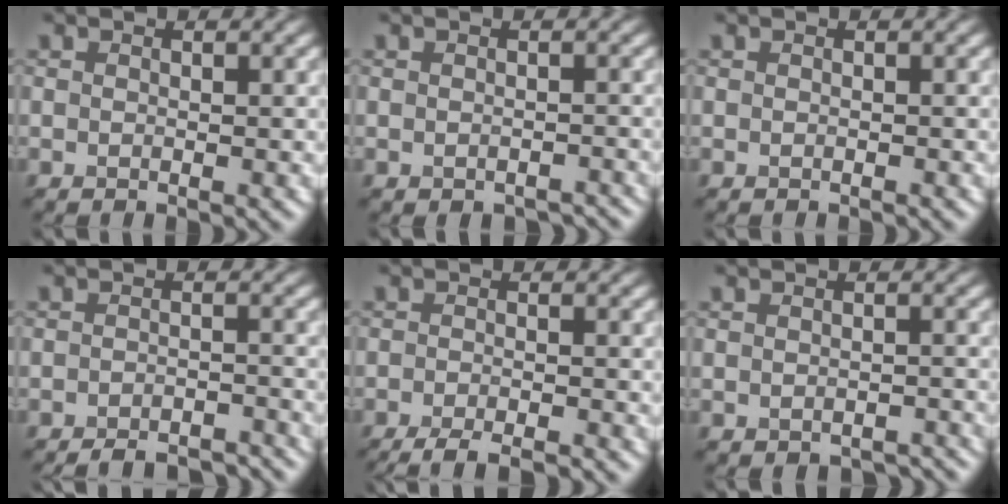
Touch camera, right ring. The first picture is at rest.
{"total": 2.2, "force": [-2.1, -0.6, -0.3], "torque": [-0.026, -0.009, -0.004]}
{"total": 0.9, "force": [-0.6, -0.4, -0.5], "torque": [-0.002, -0.011, -0.004]}
{"total": 5.4, "force": [-5.3, -0.1, 0.5], "torque": [-0.030, -0.004, -0.039]}
{"total": 4.1, "force": [-3.9, -0.4, 1.3], "torque": [-0.050, -0.010, -0.041]}
{"total": 2.6, "force": [-2.5, -0.6, -0.3], "torque": [-0.028, -0.008, -0.008]}